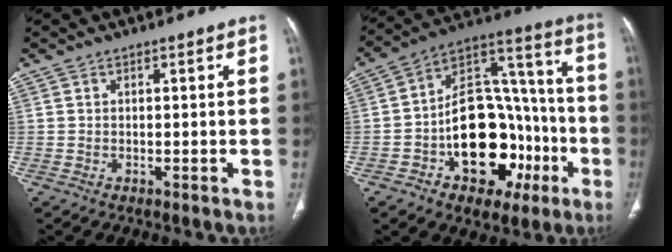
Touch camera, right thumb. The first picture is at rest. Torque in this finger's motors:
{"motor_torque": [0.03, 0.75, 1.80, -0.96, 0.50]}